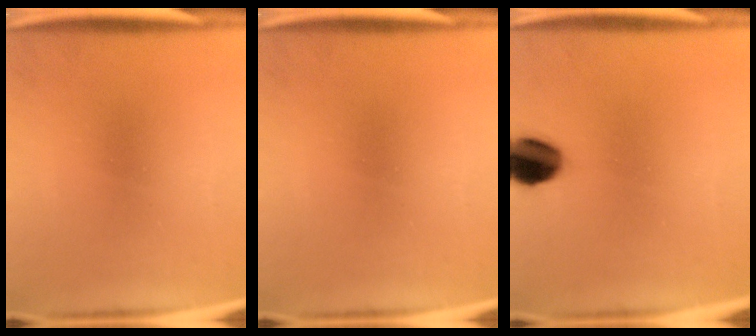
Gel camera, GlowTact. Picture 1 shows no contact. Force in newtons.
{"total": 0.0}
{"total": 9.8}